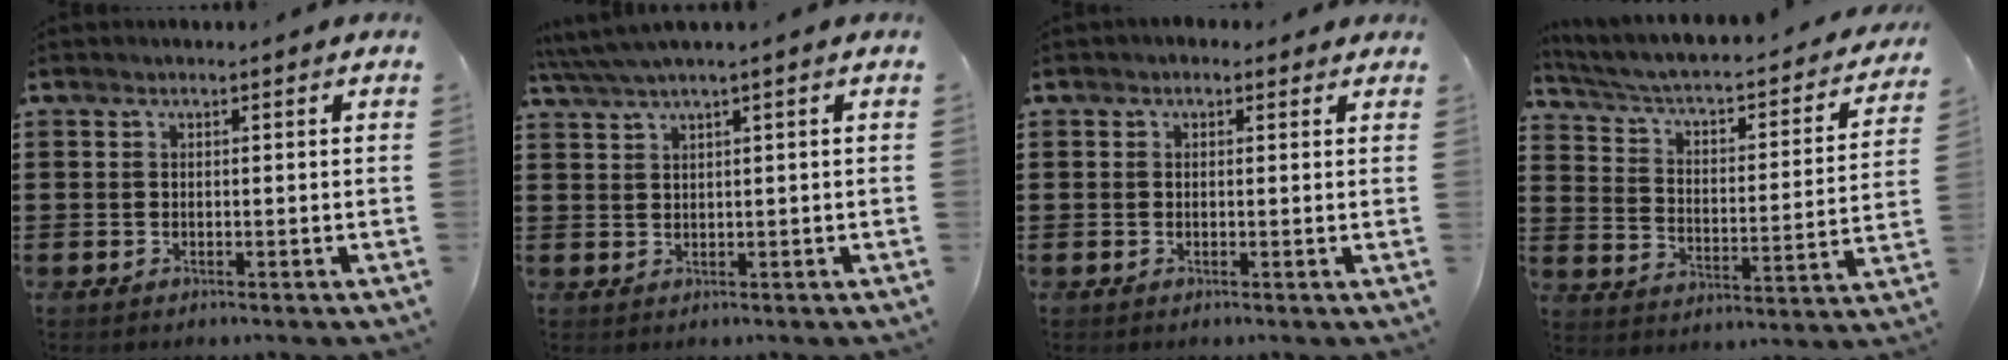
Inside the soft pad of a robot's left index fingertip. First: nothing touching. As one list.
[{"total": 2.1, "force": [1.1, -0.2, 1.7], "torque": [-0.035, 0.001, 0.020]}, {"total": 1.1, "force": [0.4, 0.9, 0.5], "torque": [-0.012, 0.007, 0.006]}, {"total": 3.0, "force": [2.2, 0.7, 2.0], "torque": [-0.054, -0.029, 0.023]}]